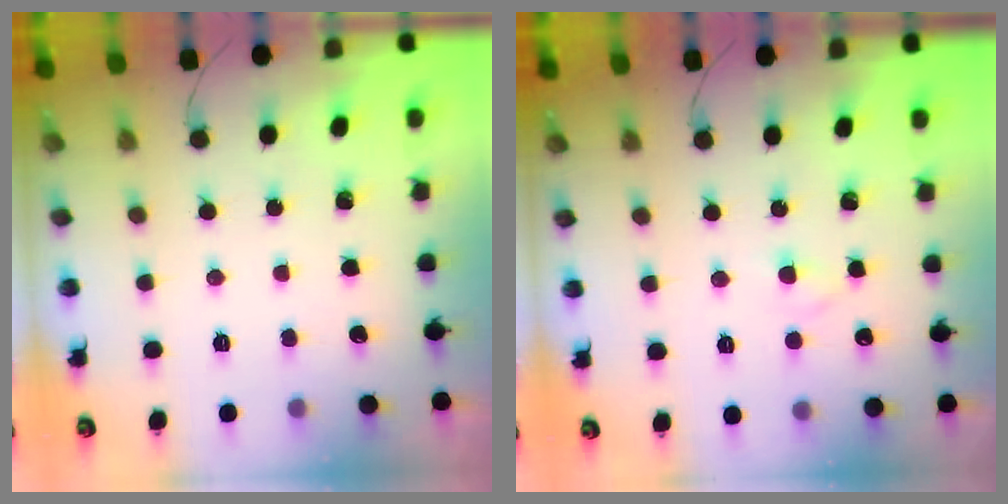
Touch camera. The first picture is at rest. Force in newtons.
{"total": 2.1, "press": 1.9, "slide": 0.9}